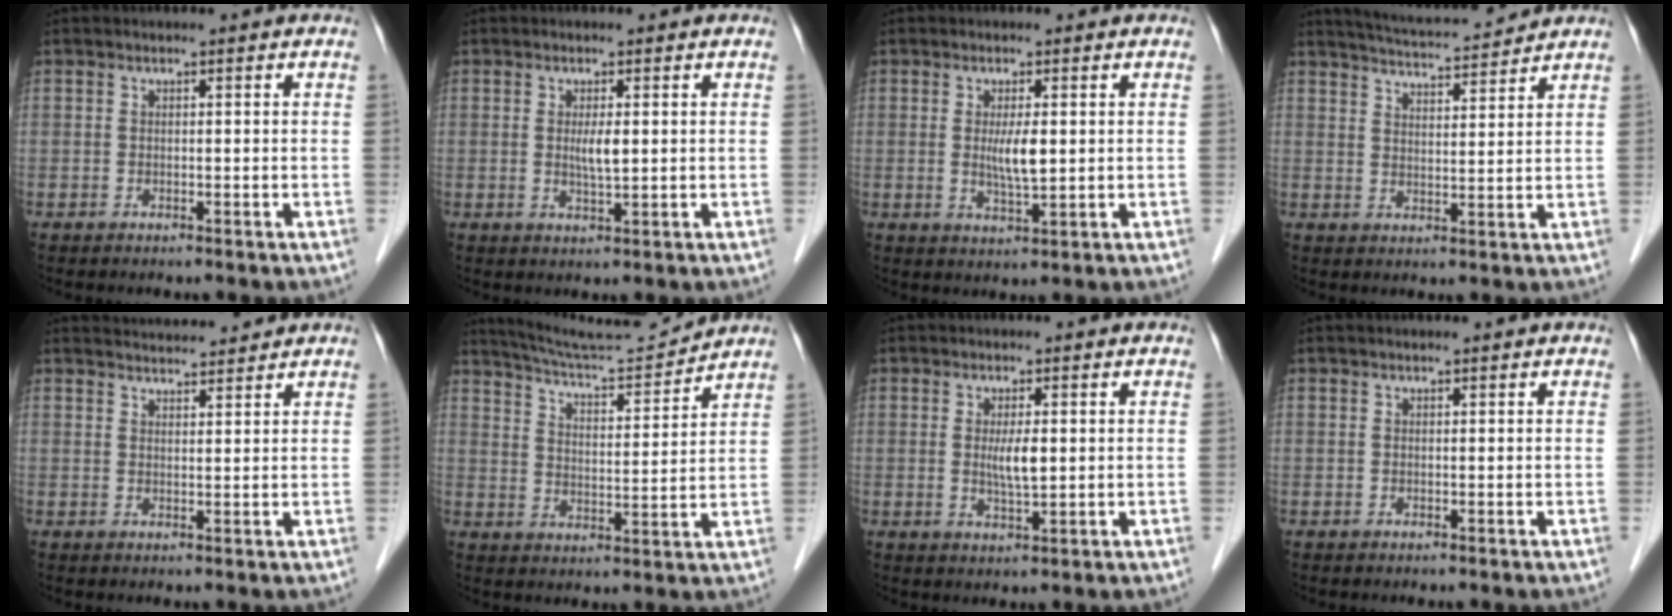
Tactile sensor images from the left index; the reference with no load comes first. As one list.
[{"total": 2.5, "force": [0.4, 0.3, 2.5], "torque": [-0.049, -0.004, 0.008]}, {"total": 3.8, "force": [0.4, 0.6, 3.7], "torque": [-0.070, -0.007, 0.009]}, {"total": 9.2, "force": [8.9, 0.2, 2.4], "torque": [-0.051, 0.016, 0.139]}, {"total": 5.9, "force": [5.9, 0.3, 0.7], "torque": [-0.016, 0.023, 0.084]}, {"total": 11.0, "force": [10.8, -1.0, 1.9], "torque": [-0.042, -0.003, 0.178]}, {"total": 3.3, "force": [0.4, 0.5, 3.2], "torque": [-0.061, -0.005, 0.009]}, {"total": 0.8, "force": [0.7, 0.1, 0.4], "torque": [-0.009, 0.007, 0.013]}]